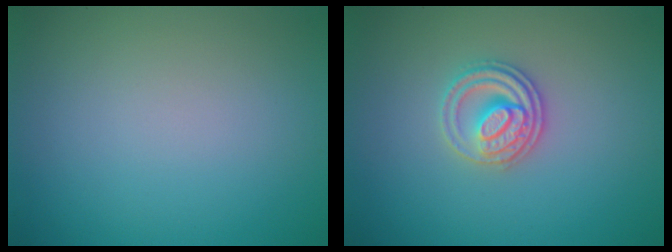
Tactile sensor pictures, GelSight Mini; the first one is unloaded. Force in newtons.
{"total": 2.8, "press": 2.6, "slide": 1.0}